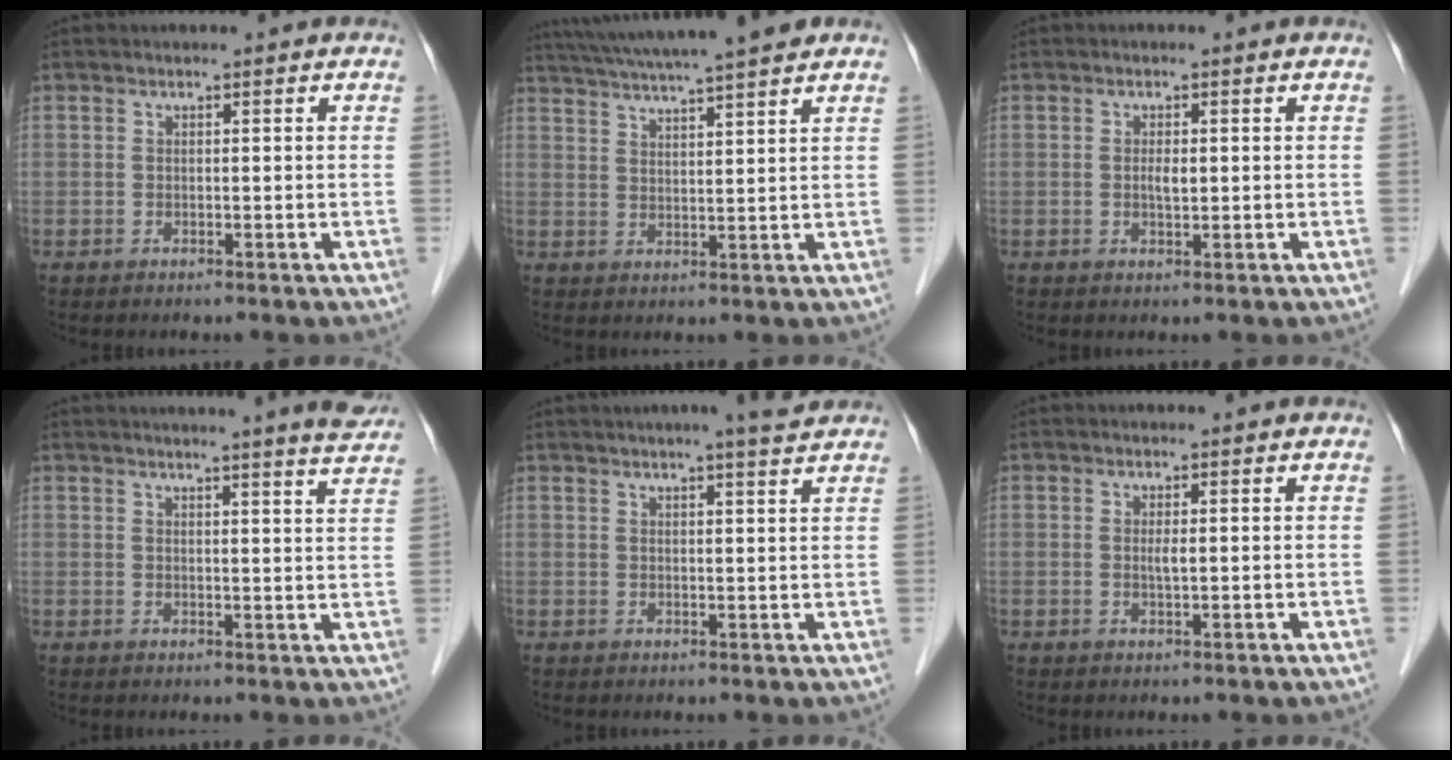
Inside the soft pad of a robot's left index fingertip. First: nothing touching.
{"total": 14.4, "force": [12.5, -0.2, 7.0], "torque": [-0.126, 0.027, 0.182]}
{"total": 1.7, "force": [0.1, 0.5, 1.6], "torque": [-0.032, 0.000, 0.002]}
{"total": 11.0, "force": [10.1, -0.9, 4.3], "torque": [-0.059, -0.022, 0.102]}
{"total": 5.9, "force": [5.0, -0.3, 3.1], "torque": [-0.049, 0.011, 0.064]}
{"total": 1.3, "force": [0.2, 0.1, 1.3], "torque": [-0.028, -0.001, 0.004]}